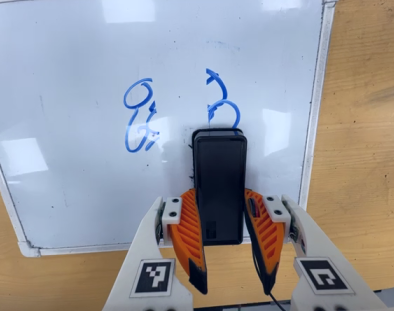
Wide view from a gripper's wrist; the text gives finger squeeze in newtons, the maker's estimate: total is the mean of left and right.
{"total": 7.9, "left": 6.3, "right": 9.4}